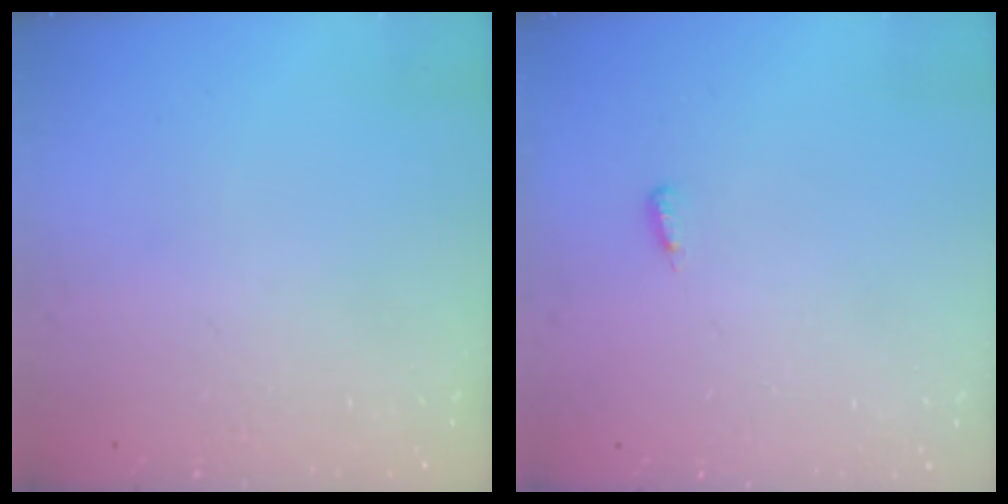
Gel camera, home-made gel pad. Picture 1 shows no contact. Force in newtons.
{"total": 3.6, "press": 2.7, "slide": 2.5}